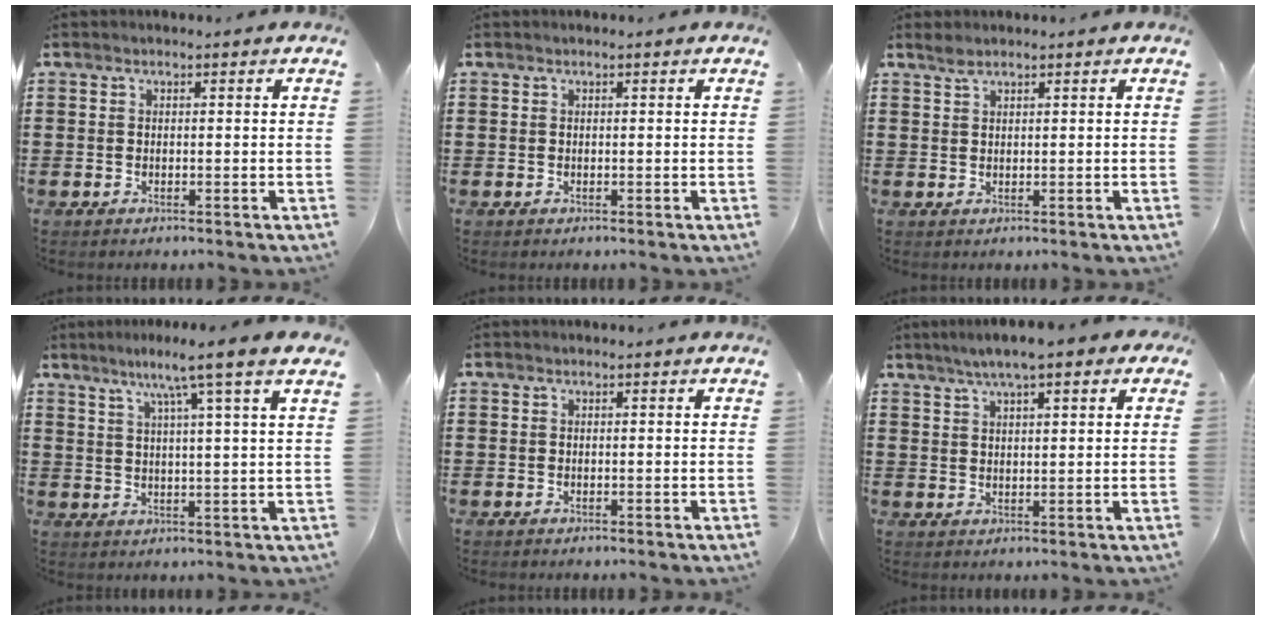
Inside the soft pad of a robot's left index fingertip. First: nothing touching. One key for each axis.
{"total": 0.0}
{"total": 1.2, "fx": 1.1, "fy": 0.3, "fz": 0.6, "tx": -0.013, "ty": 0.001, "tz": 0.020}
{"total": 7.2, "fx": 4.8, "fy": -1.2, "fz": 5.3, "tx": -0.110, "ty": -0.015, "tz": 0.072}
{"total": 0.0}
{"total": 5.2, "fx": 3.5, "fy": 0.8, "fz": 3.7, "tx": -0.079, "ty": 0.006, "tz": 0.061}